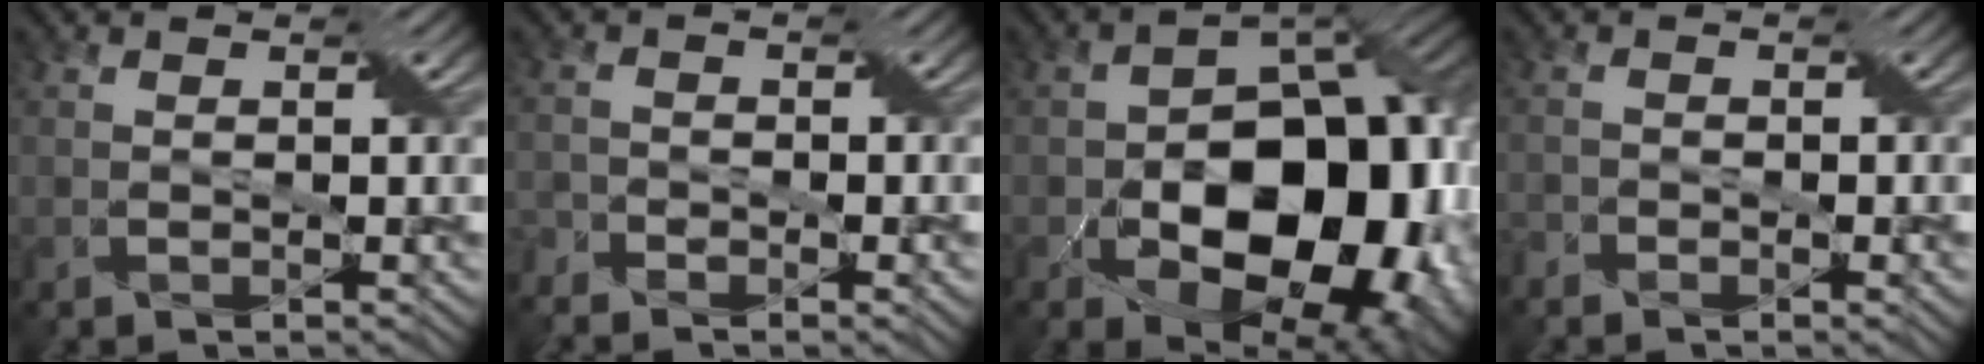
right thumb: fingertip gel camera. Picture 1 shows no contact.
{"total": 3.8, "force": [-3.0, 1.6, 1.8], "torque": [-0.036, -0.008, -0.062]}
{"total": 18.9, "force": [-4.7, 12.6, 13.3], "torque": [-0.153, -0.024, -0.059]}
{"total": 2.6, "force": [-1.9, 1.2, 1.3], "torque": [-0.023, -0.005, -0.038]}